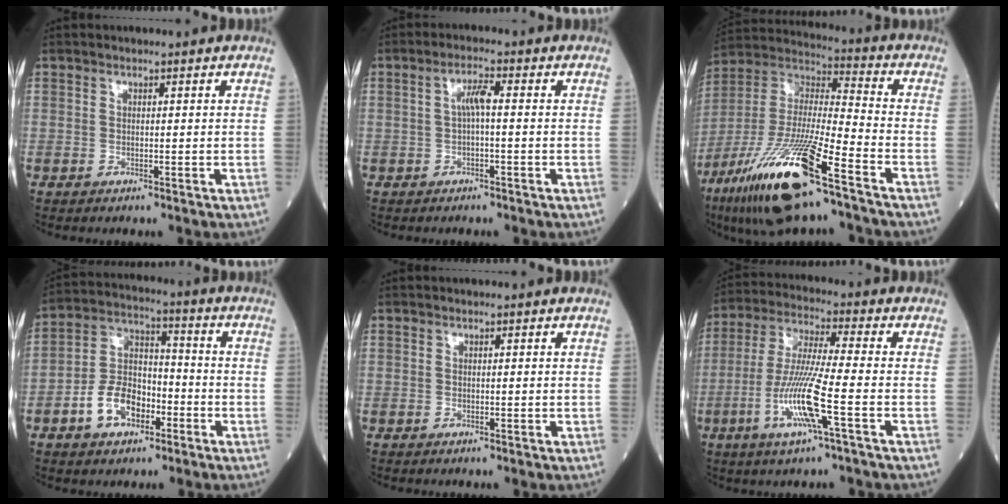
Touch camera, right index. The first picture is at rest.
{"total": 2.2, "force": [0.0, 0.4, 2.1], "torque": [-0.040, 0.004, 0.000]}
{"total": 21.1, "force": [-12.5, 2.5, 16.8], "torque": [-0.362, -0.045, -0.231]}
{"total": 9.6, "force": [-4.1, 5.9, 6.4], "torque": [-0.136, 0.021, -0.075]}
{"total": 0.0}
{"total": 11.5, "force": [-3.9, -0.2, 10.8], "torque": [-0.224, -0.011, -0.080]}